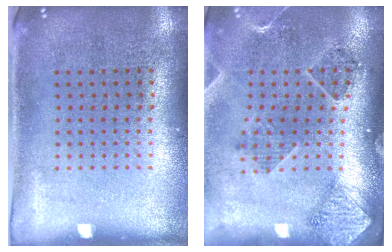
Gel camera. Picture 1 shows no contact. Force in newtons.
{"total": 1.5, "press": 1.5, "slide": 0.2}